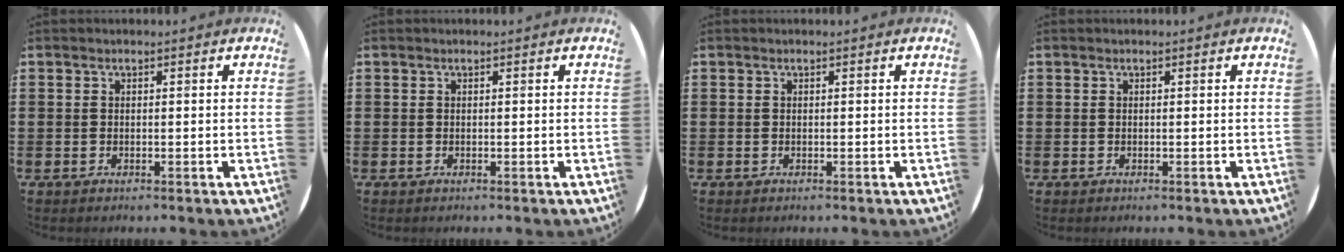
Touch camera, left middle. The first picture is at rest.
{"total": 0.0}
{"total": 0.0}
{"total": 0.0}